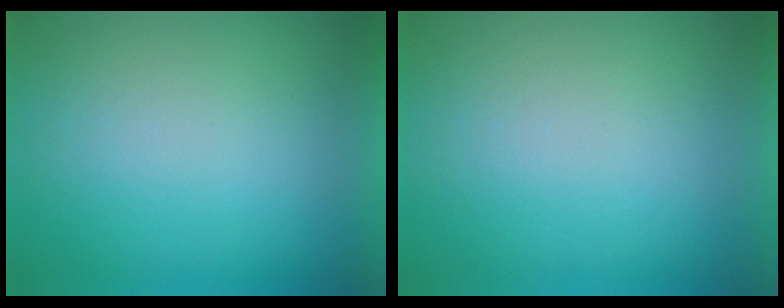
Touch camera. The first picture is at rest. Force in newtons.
{"total": 1.1}